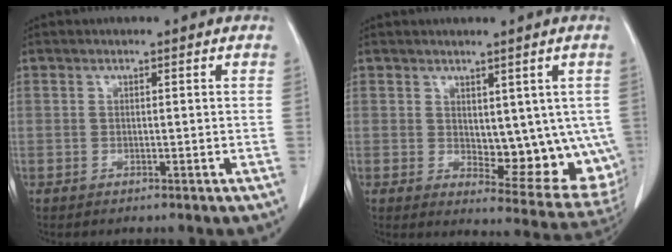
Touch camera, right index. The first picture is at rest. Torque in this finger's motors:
{"motor_torque": [0.78, 0.08, 0.14, 0.03]}